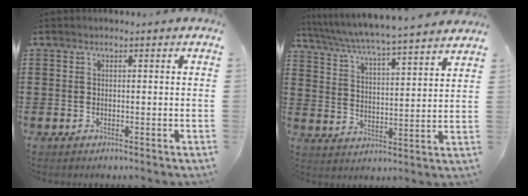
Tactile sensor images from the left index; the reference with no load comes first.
{"total": 4.5, "force": [4.2, -0.6, 1.5], "torque": [-0.051, -0.037, 0.064]}